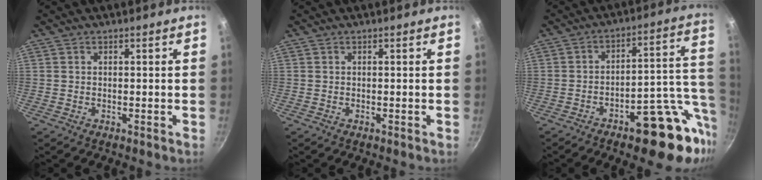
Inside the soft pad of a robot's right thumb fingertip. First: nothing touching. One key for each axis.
{"total": 0.0}
{"total": 17.7, "fx": -7.3, "fy": 7.1, "fz": 14.4, "tx": -0.139, "ty": 0.047, "tz": -0.101}